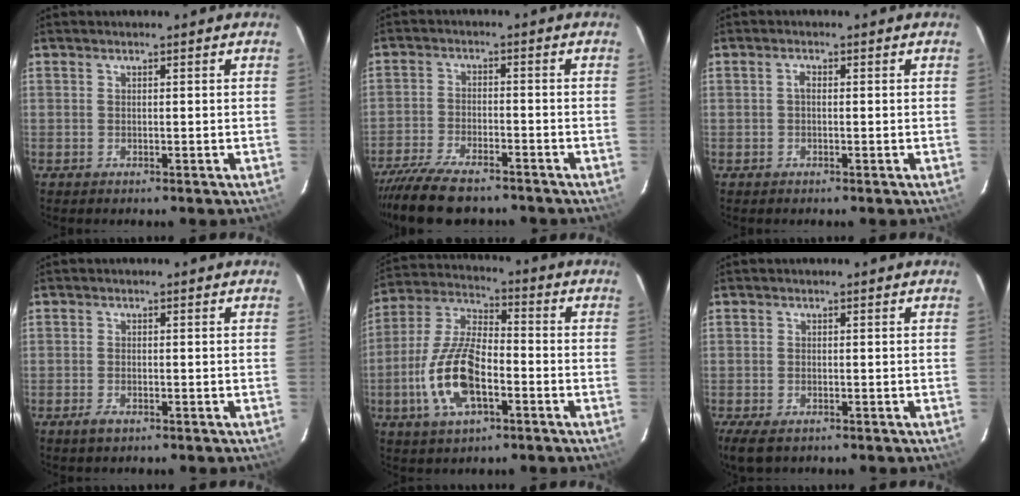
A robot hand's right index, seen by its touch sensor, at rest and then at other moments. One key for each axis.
{"total": 12.4, "fx": -10.5, "fy": 3.5, "fz": 5.7, "tx": -0.134, "ty": -0.026, "tz": -0.181}
{"total": 1.0, "fx": -0.1, "fy": 0.6, "fz": 0.8, "tx": -0.015, "ty": 0.006, "tz": -0.004}
{"total": 2.2, "fx": -1.3, "fy": 1.0, "fz": 1.3, "tx": -0.028, "ty": -0.004, "tz": -0.024}
{"total": 14.6, "fx": -4.8, "fy": 6.3, "fz": 12.2, "tx": -0.265, "ty": -0.001, "tz": -0.090}
{"total": 4.8, "fx": -2.9, "fy": 2.6, "fz": 2.8, "tx": -0.066, "ty": -0.018, "tz": -0.052}